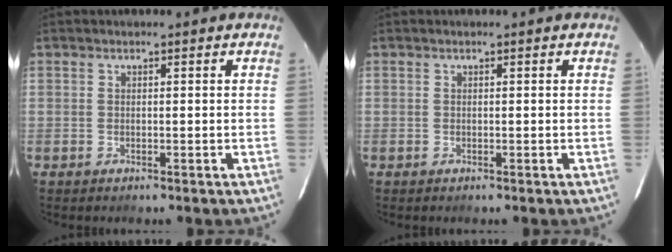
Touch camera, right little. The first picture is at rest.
{"total": 0.0}